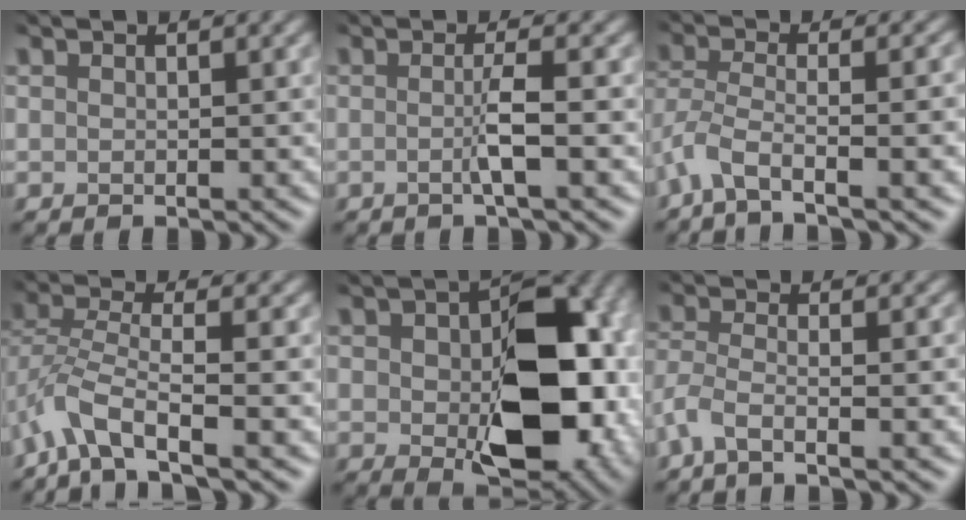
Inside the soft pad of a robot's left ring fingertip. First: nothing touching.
{"total": 2.3, "force": [-1.1, 0.3, 2.0], "torque": [-0.038, -0.008, -0.022]}
{"total": 7.1, "force": [-4.1, 2.4, 5.3], "torque": [-0.094, -0.004, -0.080]}
{"total": 4.7, "force": [-3.4, 1.2, 3.0], "torque": [-0.066, -0.005, -0.072]}
{"total": 12.7, "force": [-1.1, 7.7, 10.1], "torque": [-0.131, -0.013, -0.003]}
{"total": 4.0, "force": [-2.6, 1.1, 2.9], "torque": [-0.050, -0.013, -0.059]}